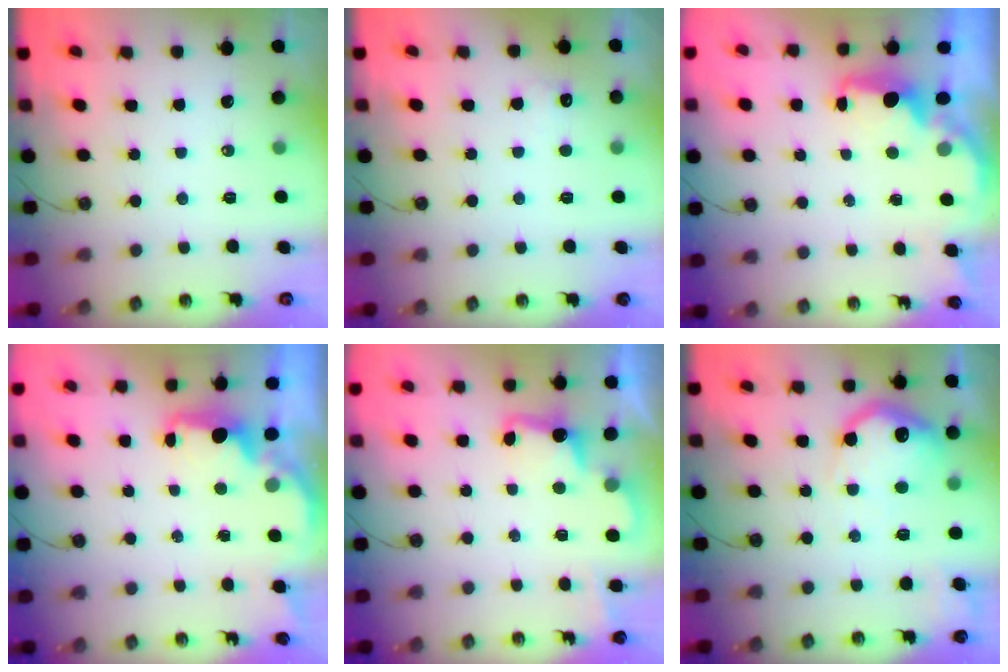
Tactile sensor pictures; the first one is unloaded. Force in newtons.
{"total": 4.3, "press": 4.2, "slide": 1.1}
{"total": 2.8, "press": 2.6, "slide": 0.9}
{"total": 2.3, "press": 2.1, "slide": 0.8}
{"total": 3.3, "press": 3.3, "slide": 0.6}
{"total": 16.0, "press": 15.9, "slide": 1.3}